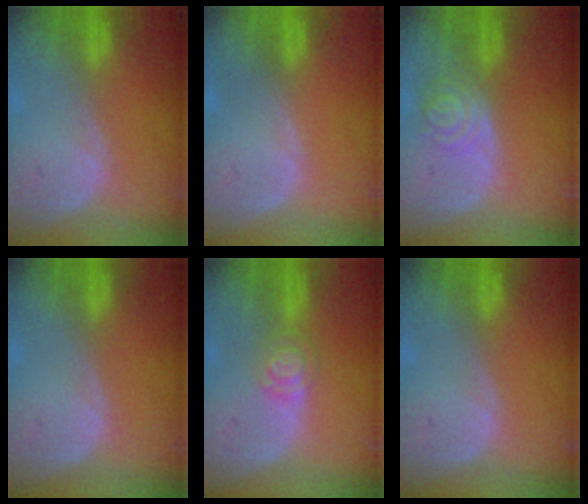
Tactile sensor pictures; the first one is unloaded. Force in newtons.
{"total": 0.0}
{"total": 4.1, "press": 4.1, "slide": 0.1}
{"total": 0.0}
{"total": 4.0, "press": 3.6, "slide": 1.8}
{"total": 0.0}